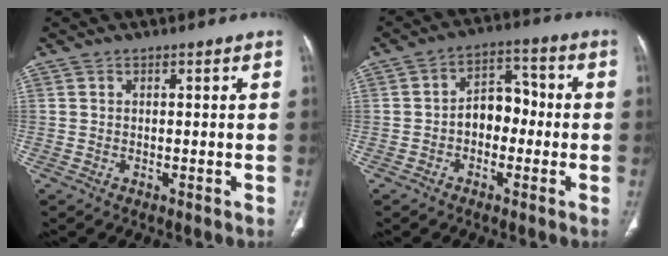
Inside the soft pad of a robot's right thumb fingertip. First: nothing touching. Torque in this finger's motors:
{"motor_torque": [1.19, 1.38, 0.91, -0.44, 0.08]}